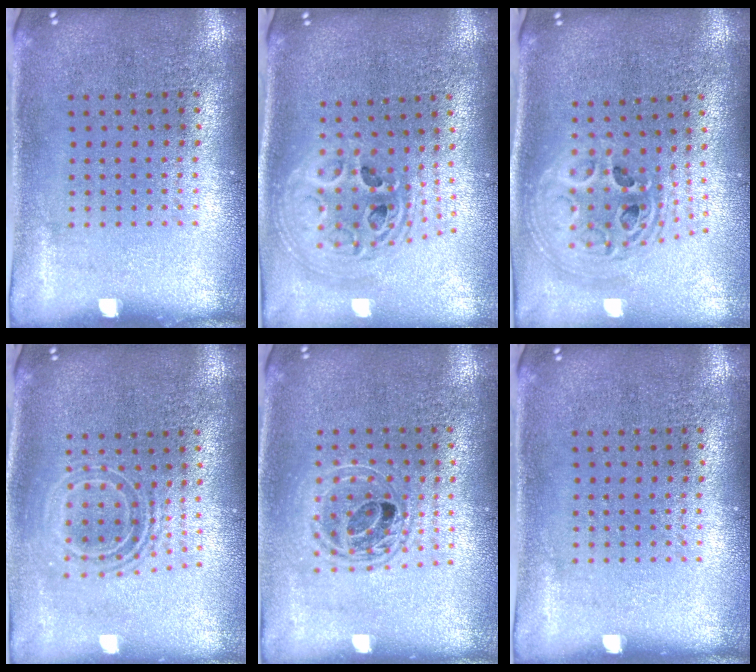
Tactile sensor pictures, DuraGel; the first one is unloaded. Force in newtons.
{"total": 2.4, "press": 1.8, "slide": 1.5}
{"total": 2.4, "press": 1.8, "slide": 1.5}
{"total": 1.7, "press": 1.2, "slide": 1.1}
{"total": 1.6, "press": 1.3, "slide": 0.8}
{"total": 0.0}